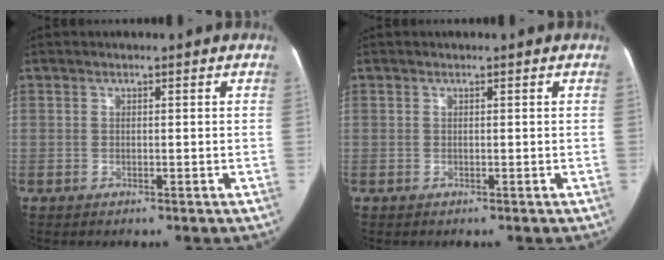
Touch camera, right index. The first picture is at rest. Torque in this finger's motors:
{"motor_torque": [0.00, 0.00, 0.00, 0.00]}